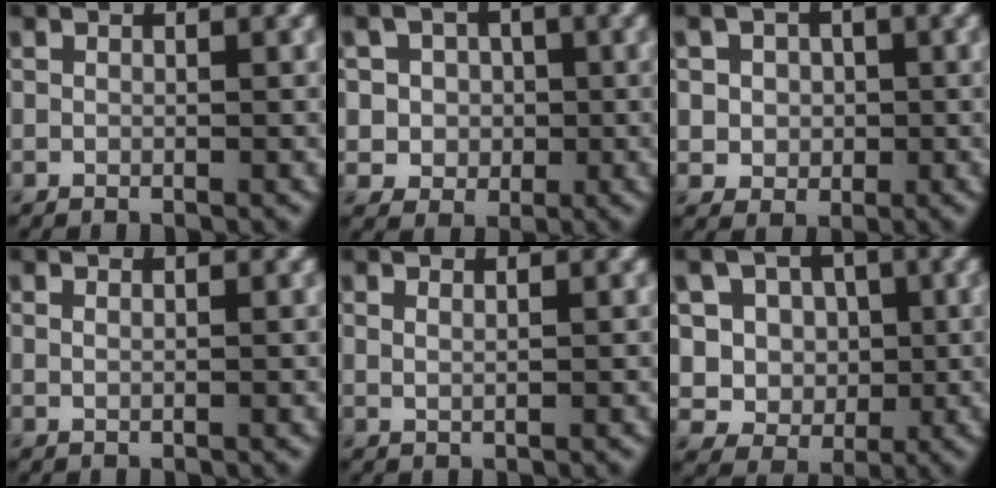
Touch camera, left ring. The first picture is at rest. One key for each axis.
{"total": 4.7, "fx": 0.9, "fy": 4.3, "fz": 1.6, "tx": -0.018, "ty": 0.013, "tz": 0.007}
{"total": 3.4, "fx": 0.5, "fy": 3.0, "fz": 1.5, "tx": -0.017, "ty": 0.007, "tz": 0.002}
{"total": 0.5, "fx": 0.3, "fy": 0.2, "fz": 0.4, "tx": -0.009, "ty": -0.002, "tz": 0.002}
{"total": 0.8, "fx": 0.5, "fy": 0.3, "fz": 0.6, "tx": -0.009, "ty": -0.001, "tz": 0.006}
{"total": 5.3, "fx": 1.1, "fy": 4.7, "fz": 2.2, "tx": -0.032, "ty": 0.004, "tz": 0.021}